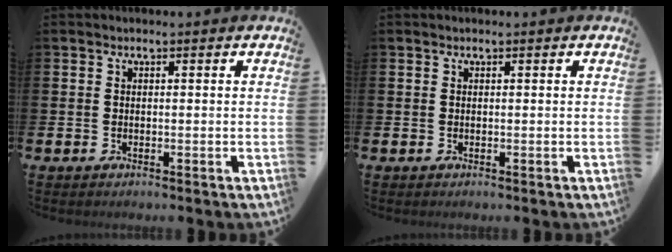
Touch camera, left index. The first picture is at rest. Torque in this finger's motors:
{"motor_torque": [-0.05, -0.14, -0.02, -0.01]}